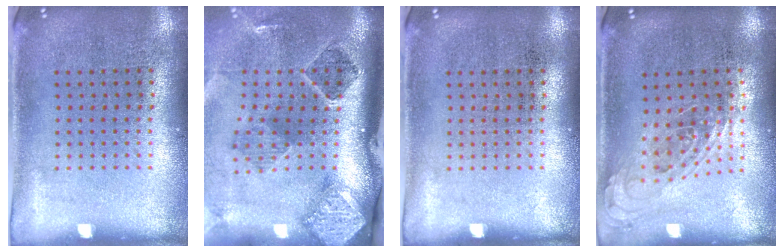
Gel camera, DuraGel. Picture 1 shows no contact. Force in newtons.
{"total": 3.0, "press": 1.9, "slide": 2.3}
{"total": 0.0}
{"total": 0.8, "press": 0.8, "slide": 0.3}